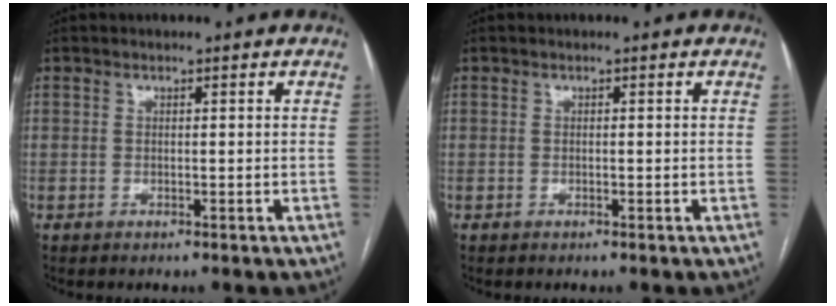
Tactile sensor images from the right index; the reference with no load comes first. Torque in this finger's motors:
{"motor_torque": [0.01, 0.00, 0.00, 0.00]}